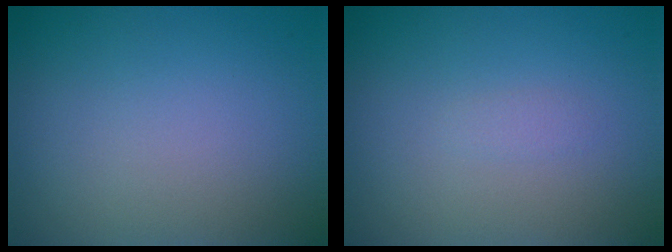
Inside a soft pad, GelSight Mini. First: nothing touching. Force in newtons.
{"total": 0.5, "press": 0.5, "slide": 0.0}